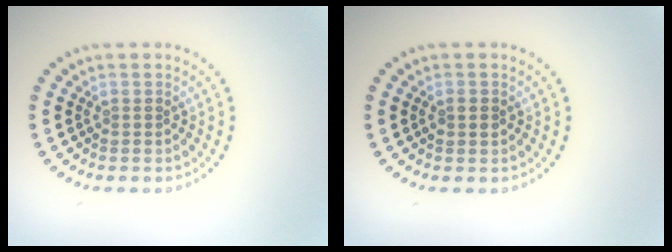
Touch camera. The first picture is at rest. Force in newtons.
{"total": 1.1, "press": 1.1, "slide": 0.2}